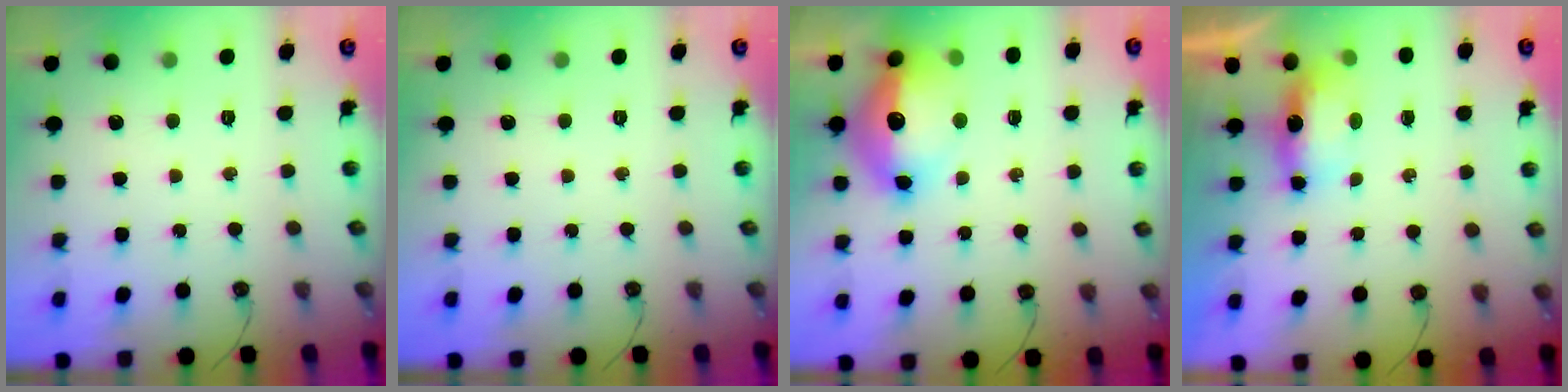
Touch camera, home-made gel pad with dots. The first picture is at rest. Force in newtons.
{"total": 0.0}
{"total": 16.2, "press": 16.1, "slide": 1.5}
{"total": 6.3, "press": 6.3, "slide": 0.4}